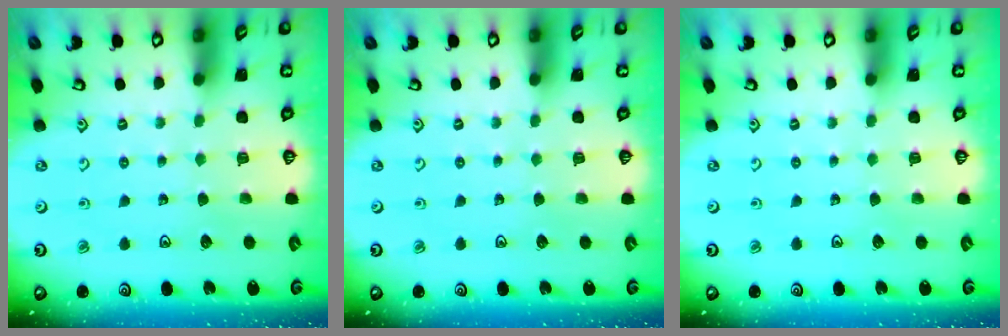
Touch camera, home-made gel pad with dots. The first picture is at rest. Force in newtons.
{"total": 0.0}
{"total": 0.0}